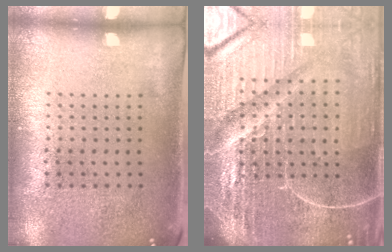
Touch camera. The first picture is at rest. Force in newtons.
{"total": 7.1, "press": 6.1, "slide": 3.5}